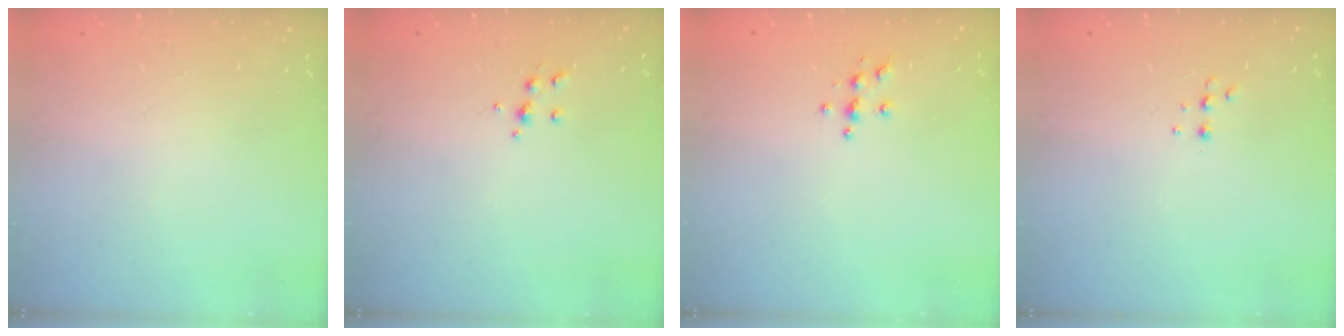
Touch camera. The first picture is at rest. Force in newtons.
{"total": 5.8, "press": 5.7, "slide": 0.8}
{"total": 3.7, "press": 3.7, "slide": 0.4}
{"total": 4.4, "press": 4.3, "slide": 1.0}